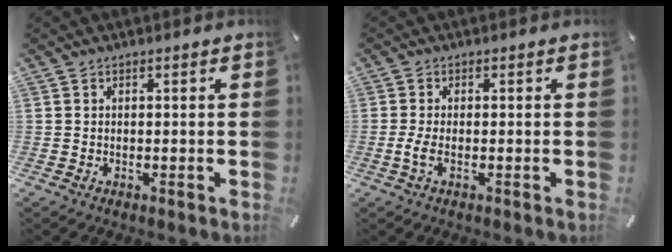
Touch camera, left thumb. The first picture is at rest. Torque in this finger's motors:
{"motor_torque": [-0.14, -0.23, 0.06, 0.02, 0.10]}